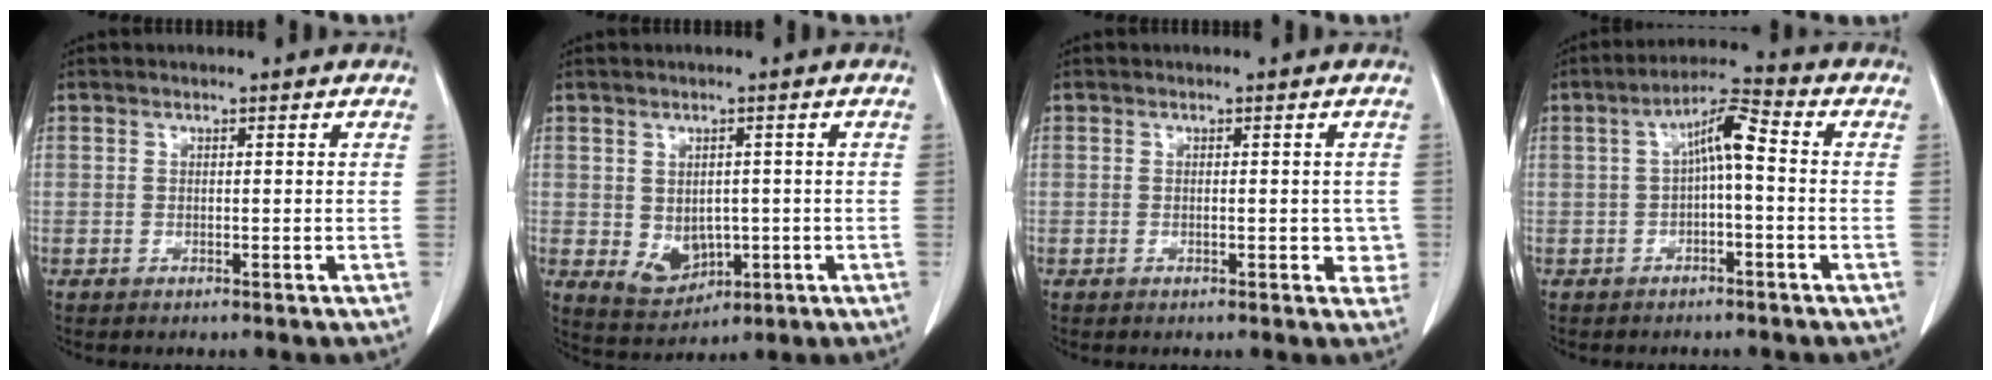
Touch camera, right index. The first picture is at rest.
{"total": 5.5, "force": [-0.7, 4.0, 3.7], "torque": [-0.065, -0.005, 0.008]}
{"total": 3.1, "force": [-0.4, 1.6, 2.7], "torque": [-0.020, -0.001, -0.006]}
{"total": 6.2, "force": [0.1, 1.2, 6.1], "torque": [-0.107, 0.026, 0.000]}